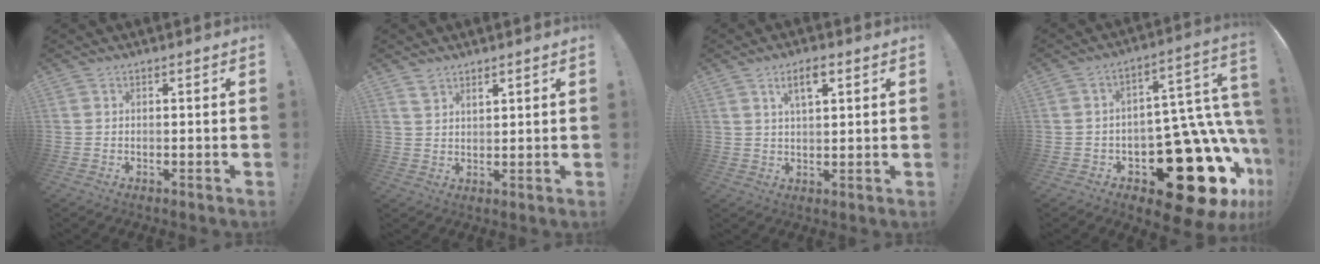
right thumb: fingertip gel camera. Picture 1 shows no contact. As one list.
[{"total": 3.4, "force": [2.8, 1.5, 1.2], "torque": [-0.020, -0.014, 0.052]}, {"total": 5.4, "force": [2.7, 2.0, 4.3], "torque": [-0.071, -0.003, 0.044]}, {"total": 29.6, "force": [-10.9, 15.9, 22.5], "torque": [-0.236, 0.050, -0.135]}]